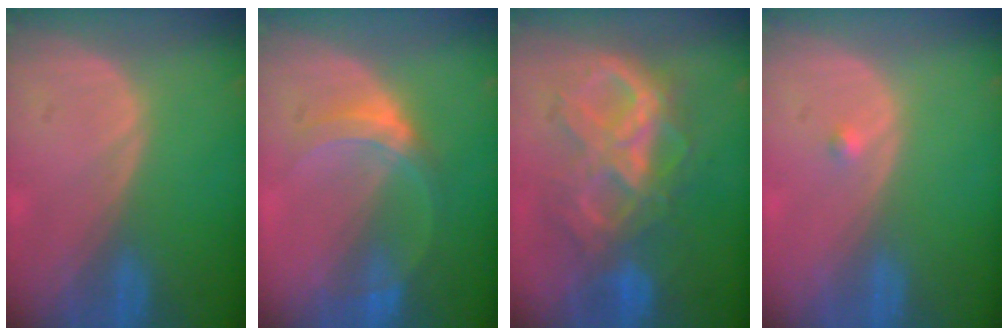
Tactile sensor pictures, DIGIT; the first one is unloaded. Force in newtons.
{"total": 5.2, "press": 4.8, "slide": 1.9}
{"total": 10.3, "press": 10.2, "slide": 1.3}
{"total": 0.8, "press": 0.6, "slide": 0.4}